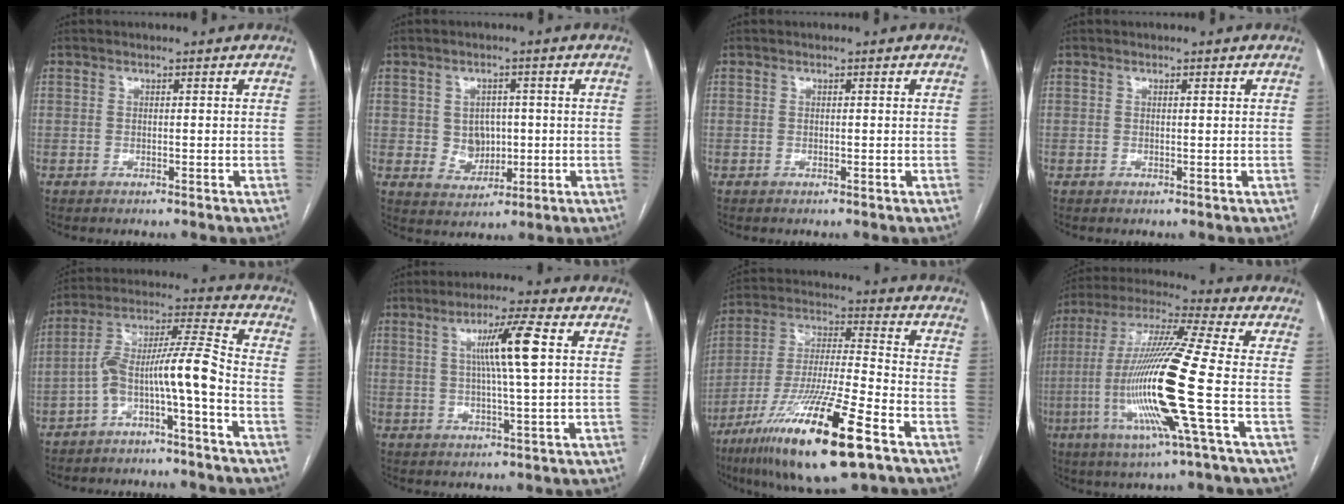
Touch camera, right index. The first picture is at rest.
{"total": 5.0, "force": [0.2, 4.3, 2.6], "torque": [-0.036, 0.007, 0.014]}
{"total": 0.0}
{"total": 0.0}
{"total": 9.8, "force": [-4.1, 0.1, 8.9], "torque": [-0.160, 0.040, -0.072]}
{"total": 8.3, "force": [1.9, -0.6, 8.1], "torque": [-0.144, 0.003, 0.034]}
{"total": 20.8, "force": [-11.5, 1.7, 17.2], "torque": [-0.329, -0.046, -0.204]}
{"total": 18.4, "force": [-4.1, -0.9, 17.9], "torque": [-0.364, -0.014, -0.091]}